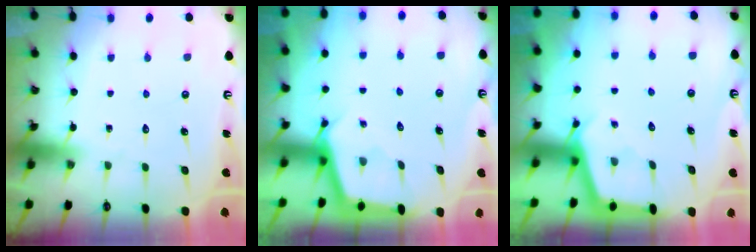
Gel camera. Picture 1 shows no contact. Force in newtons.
{"total": 2.5, "press": 2.5, "slide": 0.2}
{"total": 2.7, "press": 2.7, "slide": 0.3}